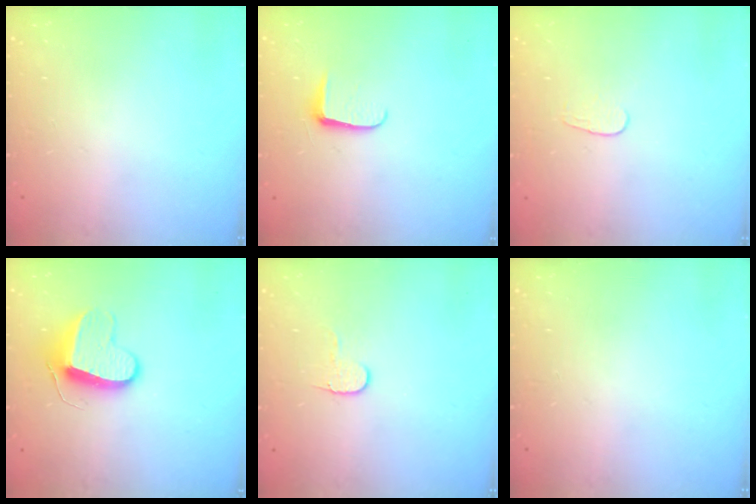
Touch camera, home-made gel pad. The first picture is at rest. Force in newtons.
{"total": 5.4, "press": 5.4, "slide": 0.7}
{"total": 4.0, "press": 4.0, "slide": 0.3}
{"total": 10.0, "press": 10.0, "slide": 0.6}
{"total": 5.5, "press": 5.4, "slide": 0.5}
{"total": 0.0}